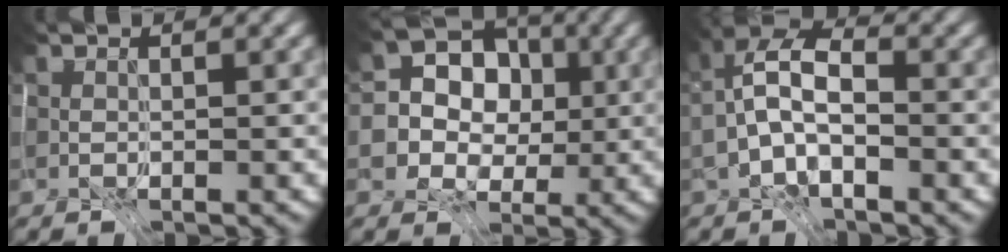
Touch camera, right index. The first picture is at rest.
{"total": 8.8, "force": [3.0, 7.3, 4.1], "torque": [-0.074, 0.020, 0.050]}
{"total": 4.2, "force": [-3.8, -1.1, 1.4], "torque": [-0.013, -0.003, -0.062]}